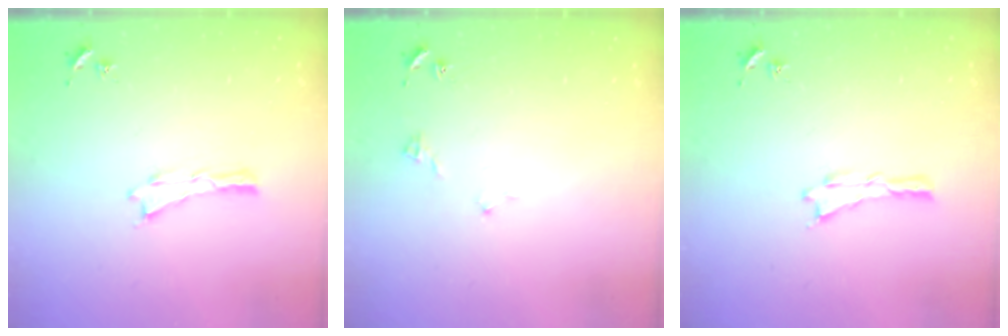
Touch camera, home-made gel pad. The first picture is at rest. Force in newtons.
{"total": 2.9, "press": 2.9, "slide": 0.3}
{"total": 0.0}